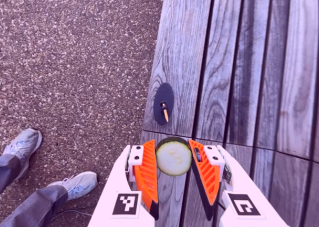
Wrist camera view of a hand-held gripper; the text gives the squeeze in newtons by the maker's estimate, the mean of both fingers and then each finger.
{"total": 10.7, "left": 10.5, "right": 10.8}